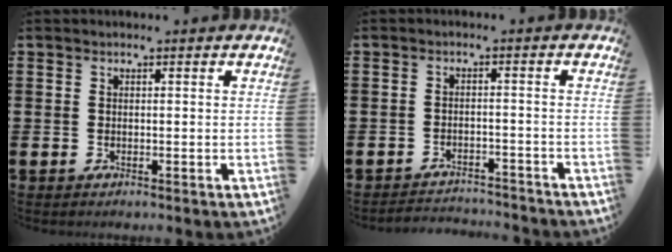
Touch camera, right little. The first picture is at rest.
{"total": 2.3, "force": [-2.3, 0.0, -0.2], "torque": [-0.004, 0.004, -0.051]}